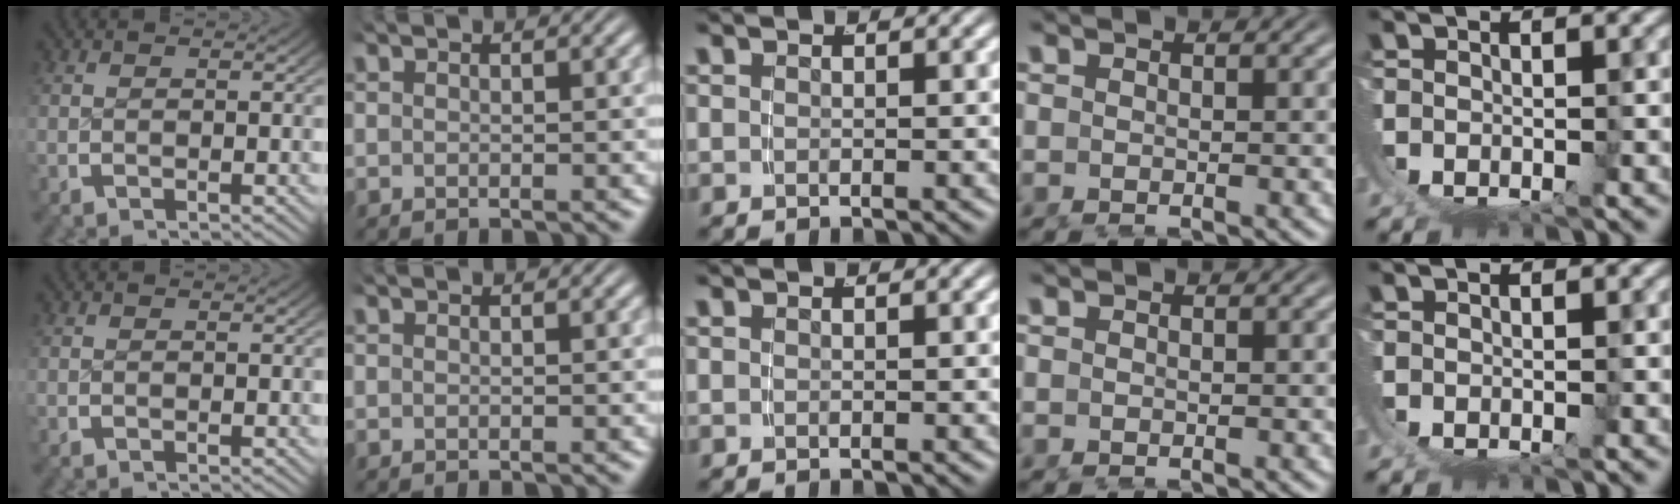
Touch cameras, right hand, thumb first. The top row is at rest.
{}